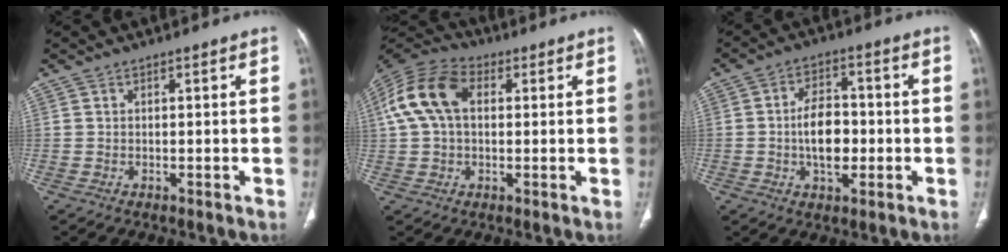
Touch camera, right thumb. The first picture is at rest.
{"total": 13.1, "force": [2.6, 8.6, 9.6], "torque": [-0.195, 0.034, 0.042]}
{"total": 9.2, "force": [-1.2, 5.5, 7.2], "torque": [-0.106, 0.015, -0.024]}